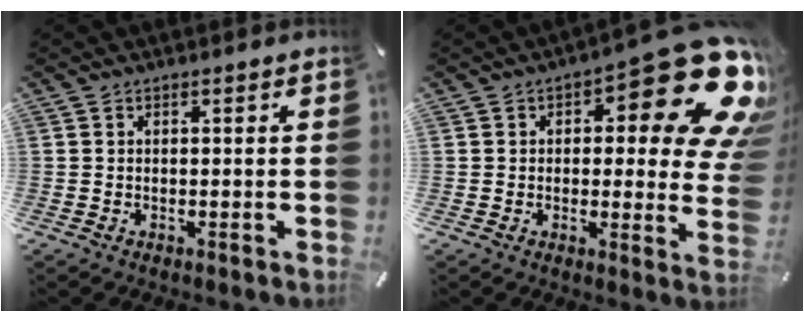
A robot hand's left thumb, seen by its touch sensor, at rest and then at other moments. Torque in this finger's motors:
{"motor_torque": [1.45, 0.53, 0.97, 0.51, 0.13]}